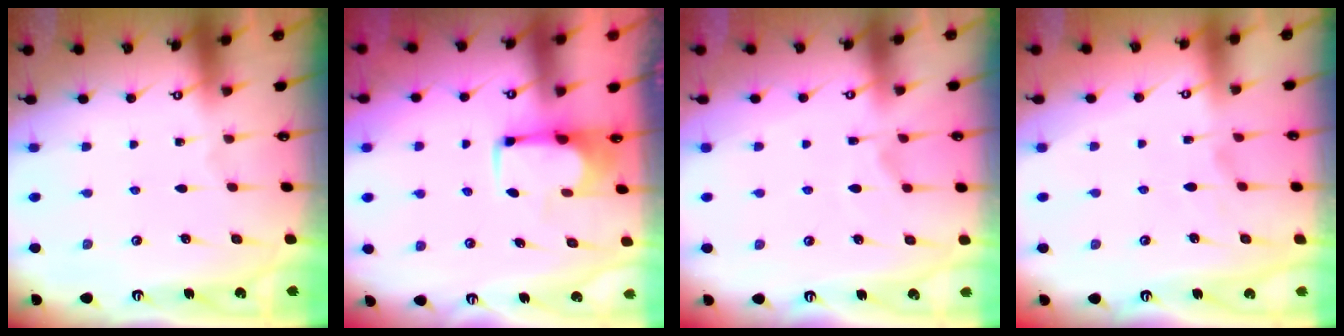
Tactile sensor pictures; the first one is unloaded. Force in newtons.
{"total": 1.6, "press": 1.5, "slide": 0.7}
{"total": 5.7, "press": 5.5, "slide": 1.4}
{"total": 1.1, "press": 0.4, "slide": 1.1}